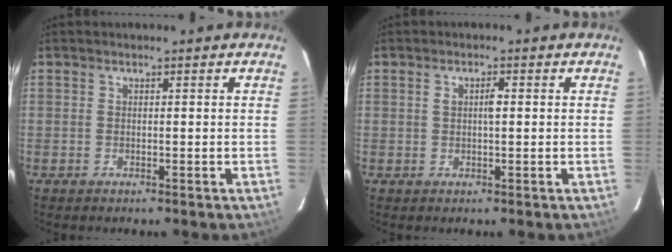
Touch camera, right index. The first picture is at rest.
{"total": 1.9, "force": [0.2, 0.6, 1.8], "torque": [-0.033, 0.005, 0.004]}